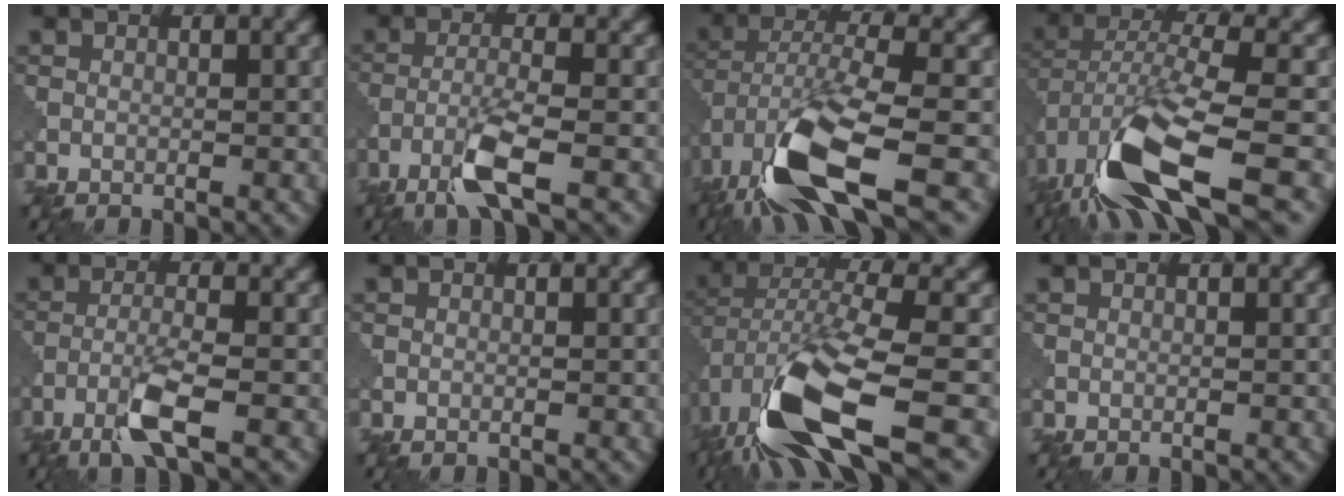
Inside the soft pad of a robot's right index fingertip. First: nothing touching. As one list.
[{"total": 4.5, "force": [-2.7, 0.4, 3.6], "torque": [-0.073, 0.003, -0.063]}, {"total": 11.9, "force": [-6.6, 3.6, 9.3], "torque": [-0.180, -0.007, -0.126]}, {"total": 12.0, "force": [-5.8, 4.2, 9.7], "torque": [-0.181, -0.005, -0.109]}, {"total": 4.1, "force": [-2.4, 0.2, 3.3], "torque": [-0.066, 0.005, -0.058]}, {"total": 0.0}, {"total": 13.4, "force": [-6.1, 5.1, 10.8], "torque": [-0.216, -0.013, -0.110]}, {"total": 0.0}]